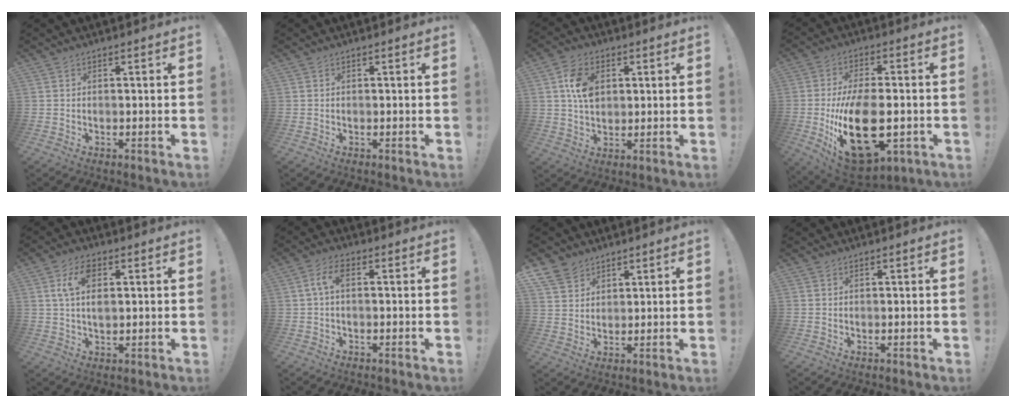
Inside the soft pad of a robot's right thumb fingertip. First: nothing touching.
{"total": 0.0}
{"total": 9.5, "force": [2.2, 6.7, 6.3], "torque": [-0.102, 0.007, 0.044]}
{"total": 23.3, "force": [-4.3, 12.1, 19.5], "torque": [-0.350, -0.005, -0.059]}
{"total": 7.2, "force": [2.2, 3.9, 5.7], "torque": [-0.095, 0.000, 0.035]}
{"total": 5.0, "force": [0.6, 1.9, 4.6], "torque": [-0.100, 0.006, 0.009]}
{"total": 7.1, "force": [5.2, 4.6, 1.6], "torque": [-0.034, -0.030, 0.104]}
{"total": 0.0}